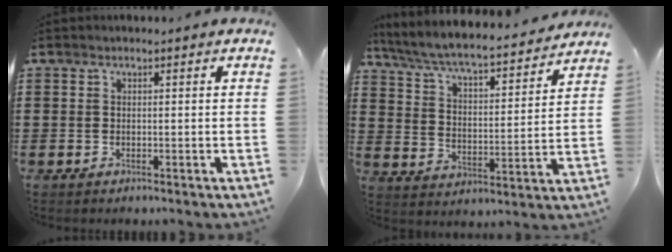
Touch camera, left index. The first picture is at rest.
{"total": 5.7, "force": [5.3, 0.1, 2.0], "torque": [-0.064, -0.041, 0.083]}